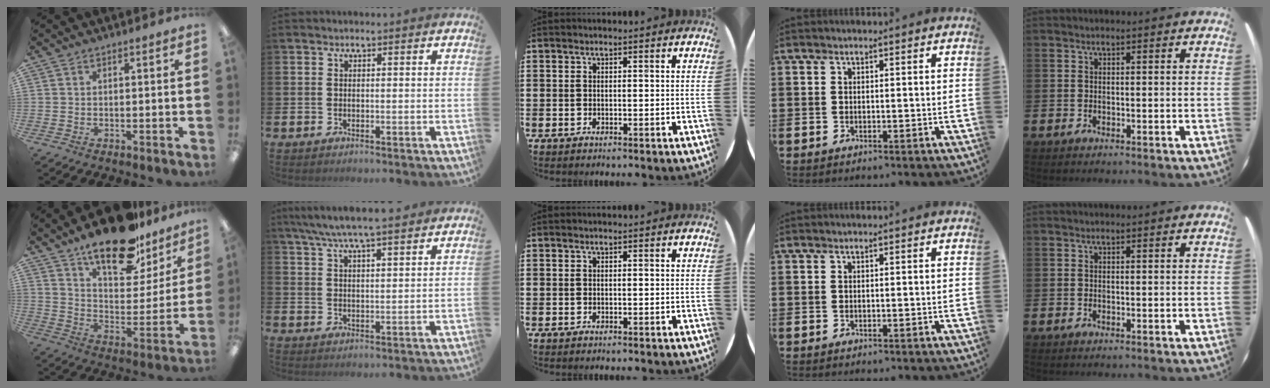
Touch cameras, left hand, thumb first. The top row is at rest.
{"thumb": {"total": 20.8, "force": [15.7, 8.3, 10.8], "torque": [-0.167, -0.104, 0.269]}, "index": {"total": 6.7, "force": [6.2, 0.5, 2.6], "torque": [-0.064, -0.020, 0.110]}}